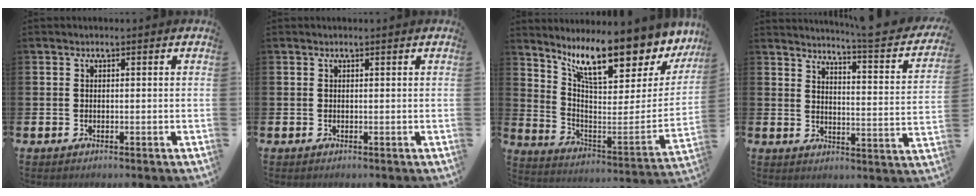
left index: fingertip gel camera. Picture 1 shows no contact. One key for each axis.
{"total": 0.0}
{"total": 13.0, "fx": 10.0, "fy": 4.2, "fz": 7.2, "tx": -0.147, "ty": -0.074, "tz": 0.168}
{"total": 4.5, "fx": 4.0, "fy": -0.4, "fz": 1.9, "tx": -0.036, "ty": -0.046, "tz": 0.056}